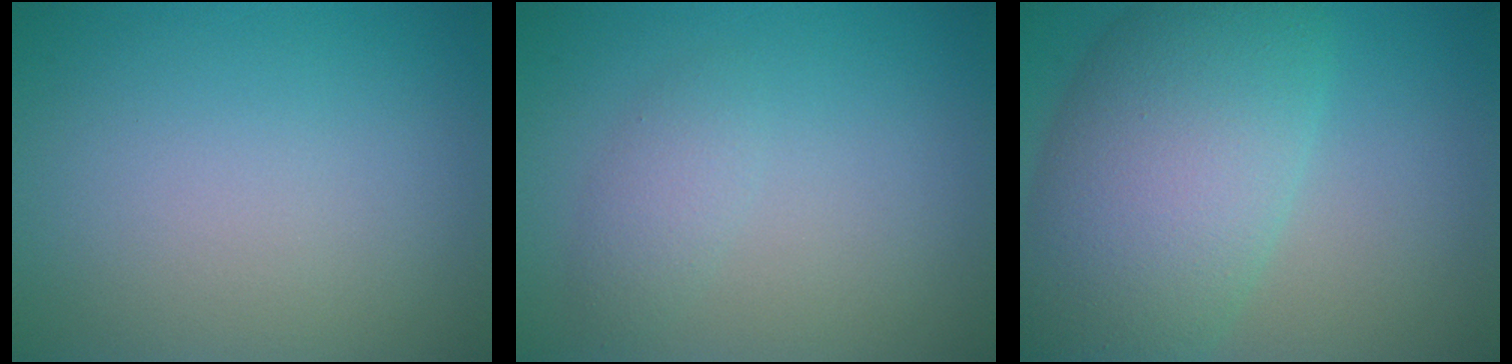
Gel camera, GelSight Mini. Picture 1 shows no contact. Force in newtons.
{"total": 1.6, "press": 1.6, "slide": 0.1}
{"total": 10.5, "press": 10.5, "slide": 0.4}